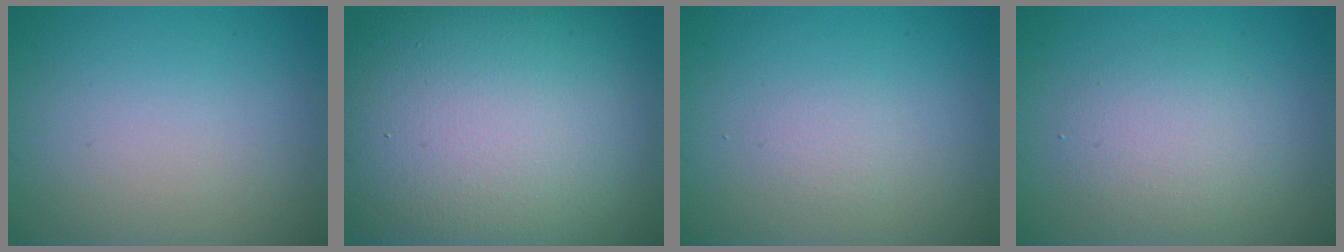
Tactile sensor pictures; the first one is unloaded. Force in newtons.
{"total": 20.3, "press": 20.2, "slide": 1.3}
{"total": 1.0, "press": 1.0, "slide": 0.0}
{"total": 3.1, "press": 3.1, "slide": 0.3}